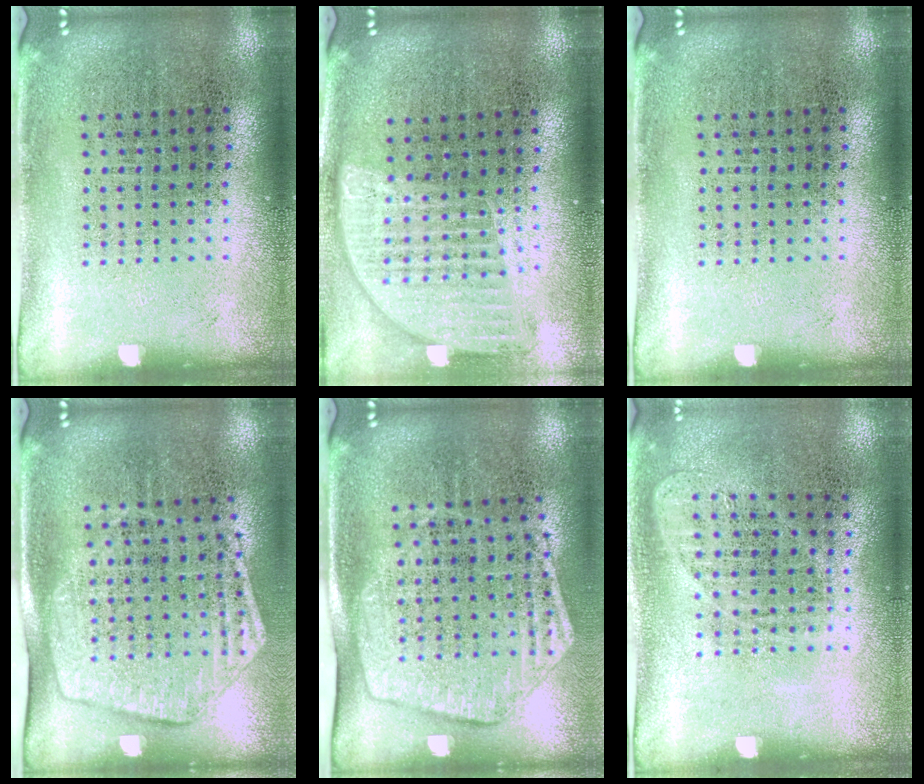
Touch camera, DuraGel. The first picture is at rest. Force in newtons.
{"total": 1.2, "press": 1.2, "slide": 0.5}
{"total": 0.0}
{"total": 1.8, "press": 1.5, "slide": 0.8}
{"total": 1.8, "press": 1.5, "slide": 0.8}
{"total": 1.0, "press": 0.9, "slide": 0.3}